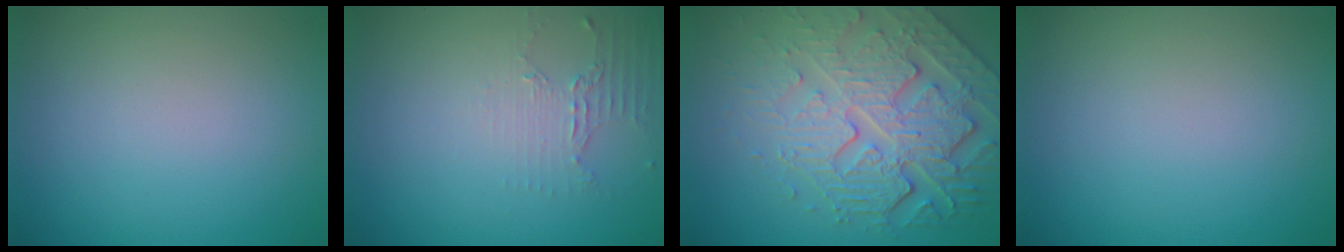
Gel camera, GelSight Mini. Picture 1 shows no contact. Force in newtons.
{"total": 2.1, "press": 1.5, "slide": 1.4}
{"total": 6.9, "press": 5.5, "slide": 4.2}
{"total": 0.0}